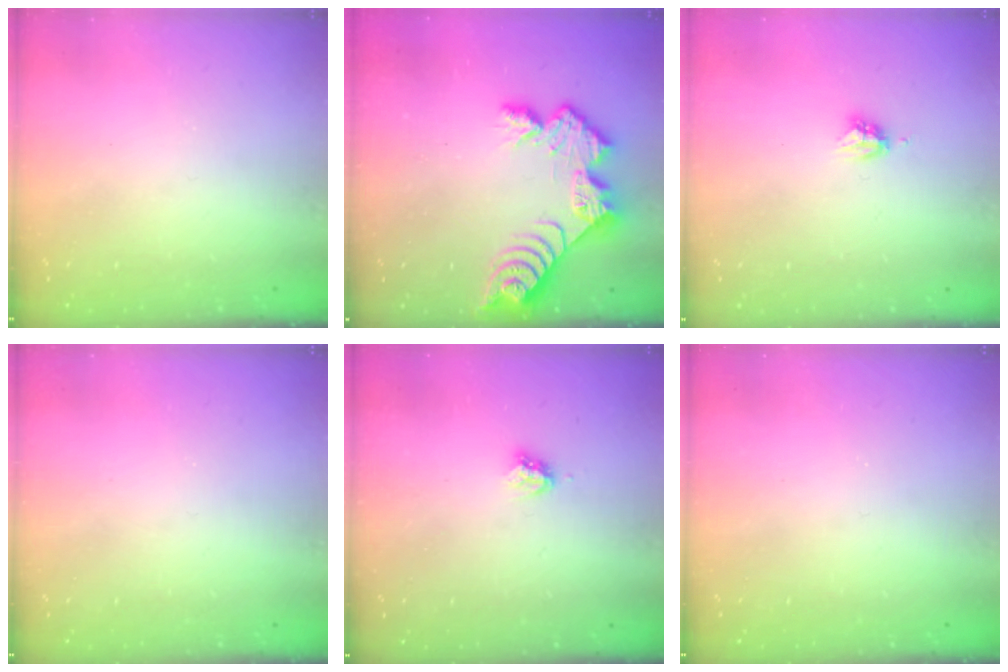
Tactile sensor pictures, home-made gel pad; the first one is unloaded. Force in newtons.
{"total": 11.3, "press": 11.3, "slide": 0.4}
{"total": 3.9, "press": 3.8, "slide": 0.5}
{"total": 0.0}
{"total": 3.5, "press": 3.5, "slide": 0.3}
{"total": 0.0}